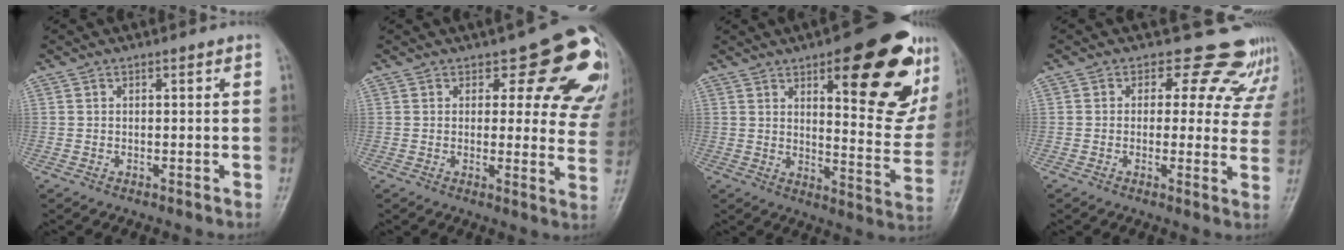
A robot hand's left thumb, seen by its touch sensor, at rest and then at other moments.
{"total": 15.0, "force": [9.5, 7.2, 9.1], "torque": [-0.042, -0.056, 0.080]}
{"total": 24.2, "force": [11.4, 8.0, 19.8], "torque": [-0.219, -0.046, 0.158]}
{"total": 12.7, "force": [10.4, 6.8, 2.8], "torque": [0.030, -0.048, 0.089]}